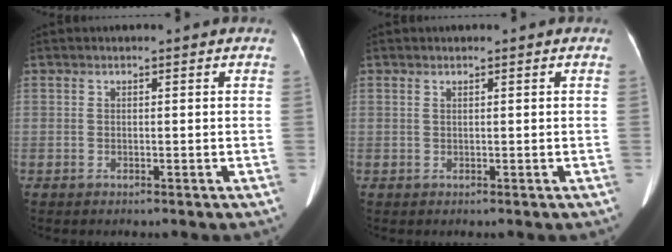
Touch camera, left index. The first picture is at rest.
{"total": 0.0}